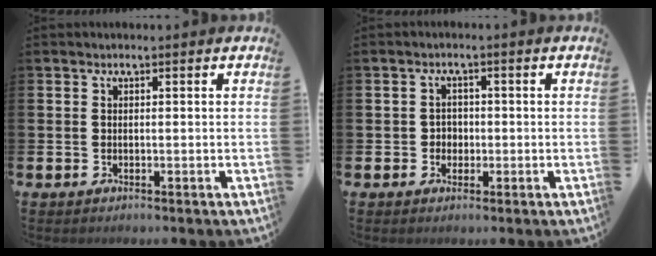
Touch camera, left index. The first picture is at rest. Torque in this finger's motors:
{"motor_torque": [0.08, 0.03, 0.00, 0.00]}